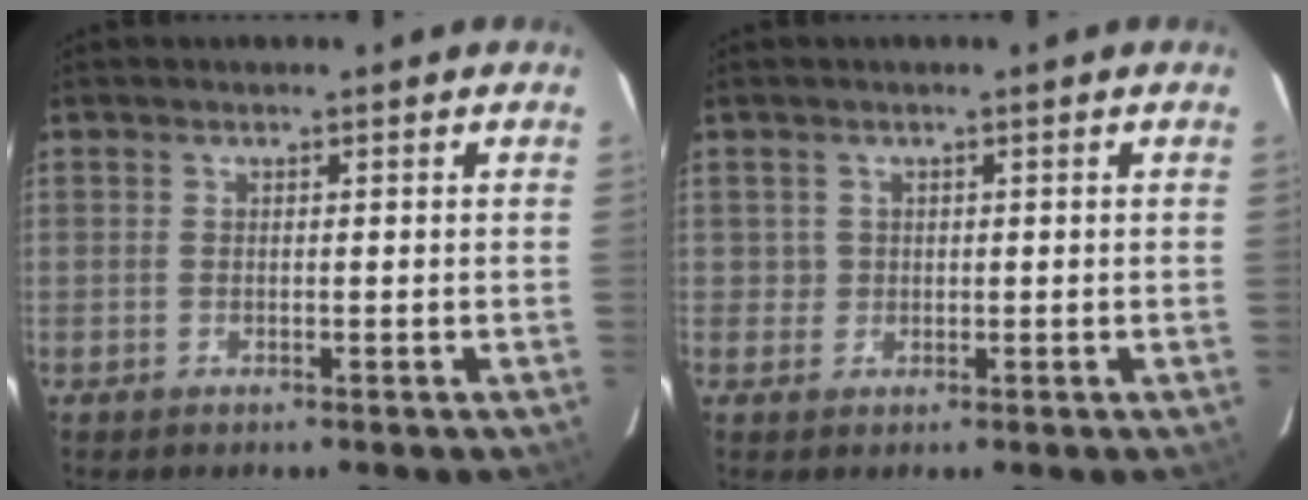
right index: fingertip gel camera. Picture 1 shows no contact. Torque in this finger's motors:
{"motor_torque": [-0.06, 0.01, 0.05, 0.00]}